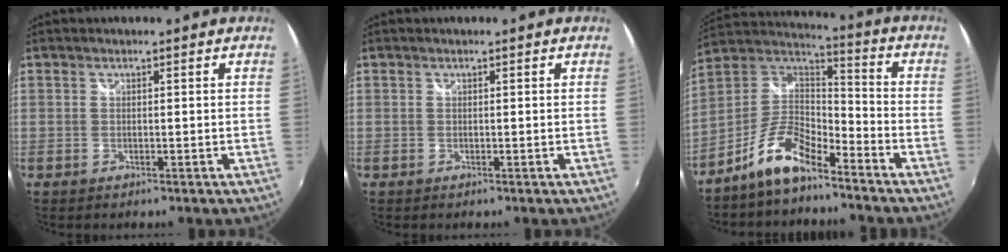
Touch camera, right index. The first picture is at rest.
{"total": 0.0}
{"total": 11.4, "force": [-7.8, 4.0, 7.3], "torque": [-0.165, 0.021, -0.149]}